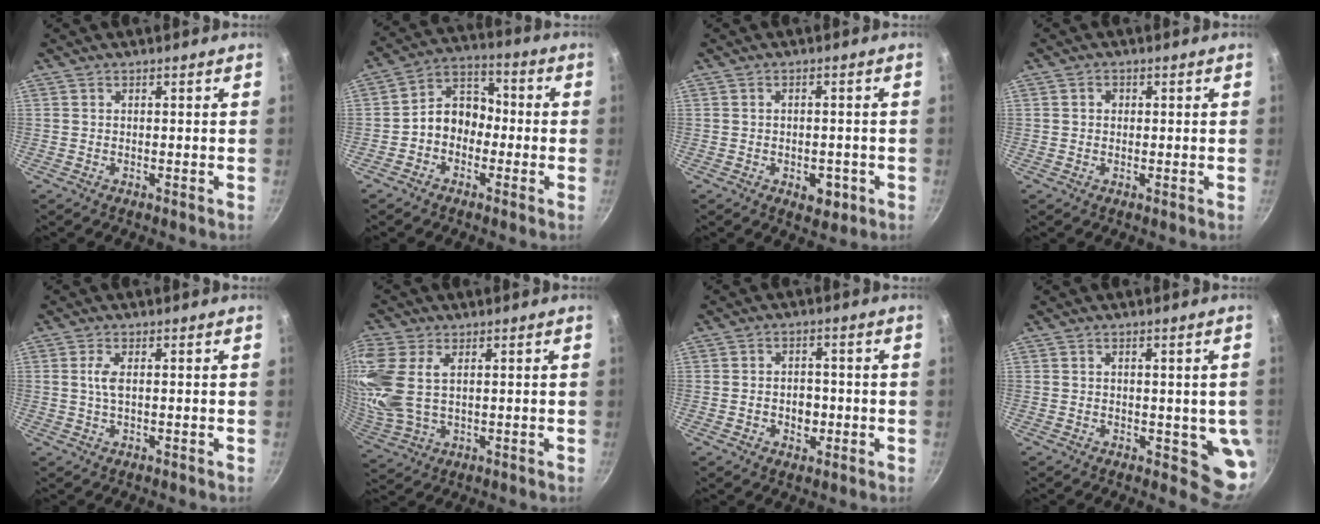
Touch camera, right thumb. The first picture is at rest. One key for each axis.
{"total": 8.8, "fx": -1.9, "fy": 7.0, "fz": 5.0, "tx": -0.039, "ty": 0.042, "tz": -0.049}
{"total": 4.6, "fx": -1.6, "fy": 2.9, "fz": 3.1, "tx": -0.028, "ty": 0.008, "tz": -0.015}
{"total": 1.5, "fx": 0.2, "fy": 1.4, "fz": 0.7, "tx": -0.006, "ty": 0.003, "tz": 0.001}
{"total": 2.7, "fx": 0.4, "fy": 1.0, "fz": 2.5, "tx": -0.061, "ty": 0.003, "tz": 0.007}
{"total": 14.3, "fx": 3.3, "fy": 8.6, "fz": 10.9, "tx": -0.253, "ty": 0.004, "tz": 0.073}
{"total": 4.9, "fx": -1.0, "fy": 3.8, "fz": 2.9, "tx": -0.024, "ty": 0.005, "tz": -0.016}
{"total": 6.5, "fx": -0.3, "fy": 3.5, "fz": 5.4, "tx": -0.048, "ty": -0.011, "tz": 0.000}